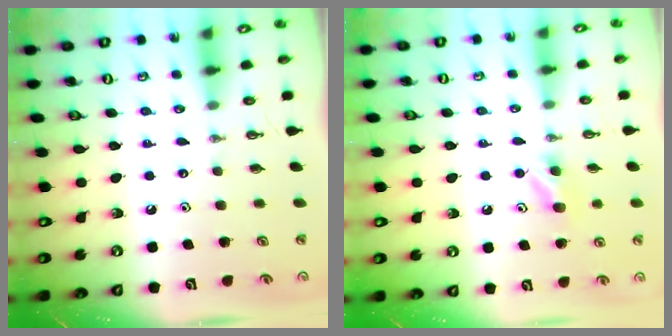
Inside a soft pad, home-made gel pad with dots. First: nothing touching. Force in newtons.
{"total": 5.9, "press": 5.9, "slide": 0.6}